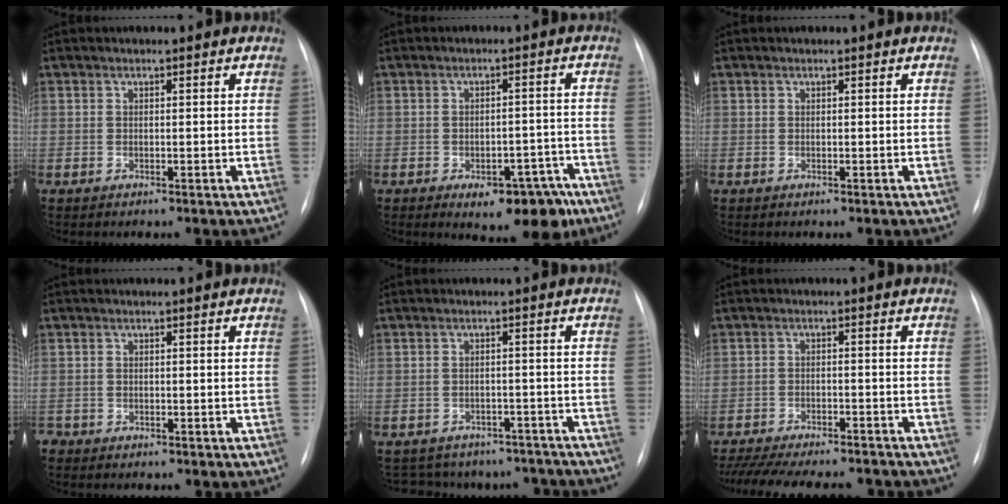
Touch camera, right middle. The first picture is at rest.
{"total": 9.2, "force": [-5.8, 4.3, 5.7], "torque": [-0.055, 0.023, -0.069]}
{"total": 0.0}
{"total": 1.2, "force": [-0.9, 0.8, 0.1], "torque": [-0.002, 0.002, -0.014]}
{"total": 13.1, "force": [-11.5, 5.9, 2.0], "torque": [-0.035, 0.024, -0.128]}
{"total": 17.5, "force": [-15.4, 4.0, 7.2], "torque": [-0.168, -0.018, -0.214]}